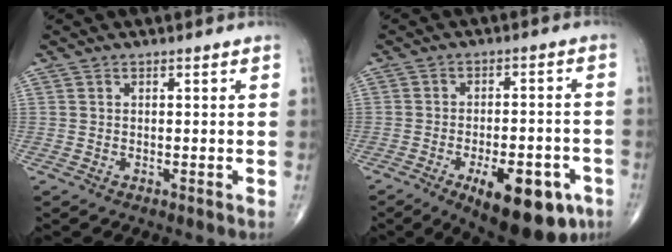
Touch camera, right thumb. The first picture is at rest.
{"total": 16.3, "force": [-8.0, 6.8, 12.5], "torque": [-0.131, 0.026, -0.101]}